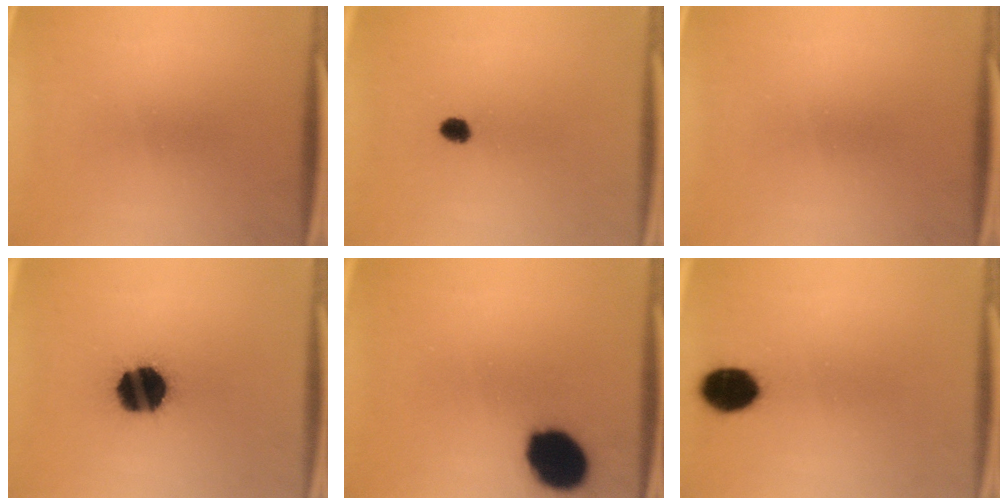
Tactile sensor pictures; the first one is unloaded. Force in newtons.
{"total": 2.3}
{"total": 0.0}
{"total": 18.0}
{"total": 14.4}
{"total": 7.9}